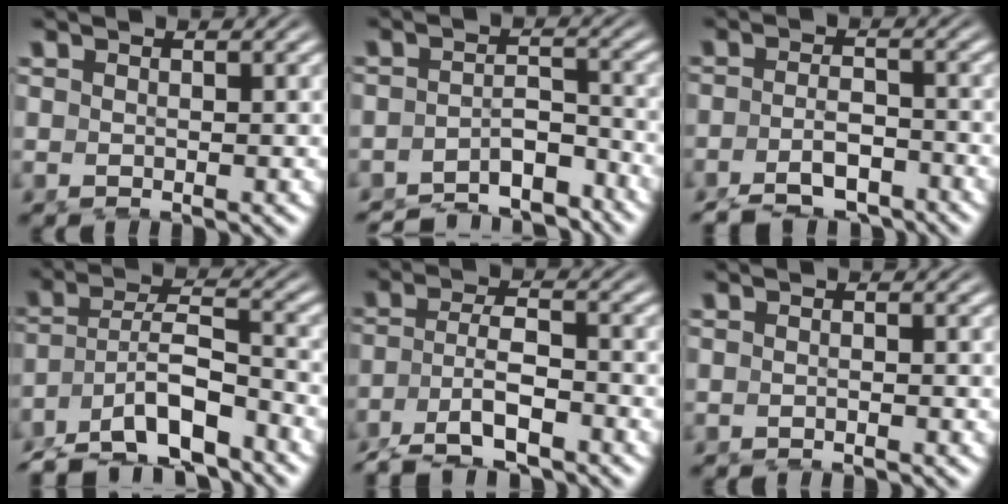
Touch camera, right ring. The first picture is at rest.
{"total": 7.5, "force": [-6.9, 2.1, 2.1], "torque": [-0.009, -0.011, -0.111]}
{"total": 7.1, "force": [-6.1, 2.5, 2.5], "torque": [-0.024, -0.010, -0.096]}
{"total": 8.2, "force": [-4.9, 4.8, 4.5], "torque": [-0.089, -0.030, -0.073]}
{"total": 5.5, "force": [-3.5, 2.4, 3.5], "torque": [-0.071, -0.029, -0.044]}
{"total": 0.7, "force": [-0.7, -0.2, 0.1], "torque": [0.002, 0.008, -0.018]}